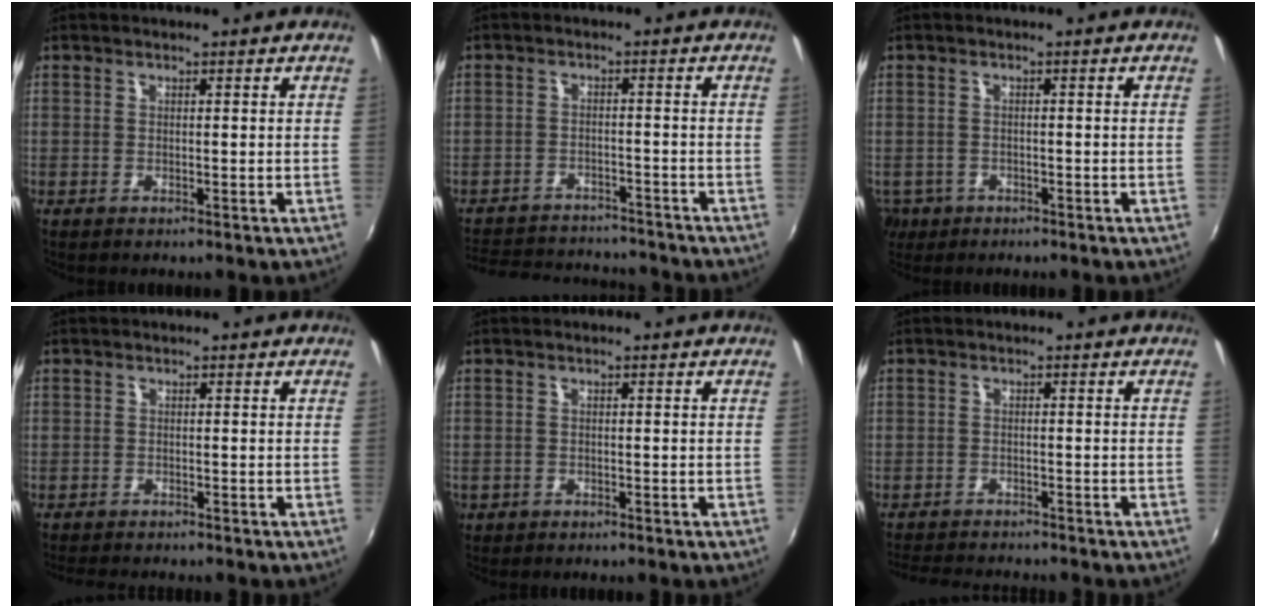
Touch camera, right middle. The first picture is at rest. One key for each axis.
{"total": 14.6, "fx": -12.8, "fy": 5.6, "fz": 4.4, "tx": -0.119, "ty": 0.027, "tz": -0.178}
{"total": 5.1, "fx": -2.5, "fy": 4.1, "fz": 1.8, "tx": -0.052, "ty": -0.007, "tz": -0.039}
{"total": 2.5, "fx": -2.1, "fy": 1.2, "fz": 0.3, "tx": -0.011, "ty": -0.001, "tz": -0.040}
{"total": 1.6, "fx": -0.7, "fy": 1.3, "fz": 0.4, "tx": -0.012, "ty": -0.004, "tz": -0.011}
{"total": 5.8, "fx": -5.2, "fy": 2.3, "fz": 1.2, "tx": -0.043, "ty": 0.005, "tz": -0.086}